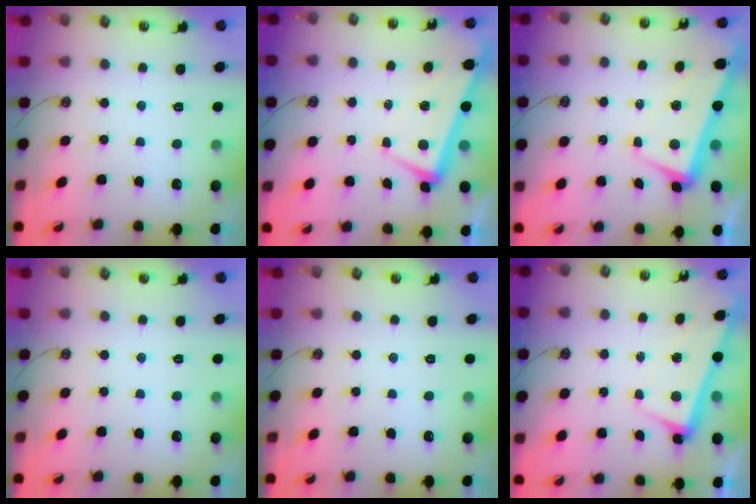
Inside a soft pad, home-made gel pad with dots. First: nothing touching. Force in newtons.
{"total": 1.4, "press": 1.1, "slide": 0.8}
{"total": 2.1, "press": 0.6, "slide": 2.0}
{"total": 0.0}
{"total": 0.0}
{"total": 2.6, "press": 2.5, "slide": 1.0}